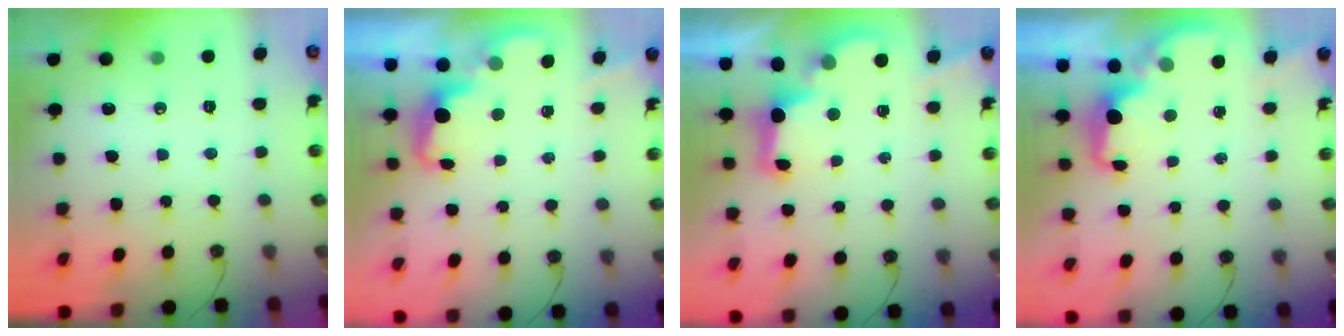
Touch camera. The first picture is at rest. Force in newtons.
{"total": 2.1, "press": 2.0, "slide": 0.6}
{"total": 2.9, "press": 2.8, "slide": 0.9}
{"total": 2.0, "press": 1.8, "slide": 0.8}